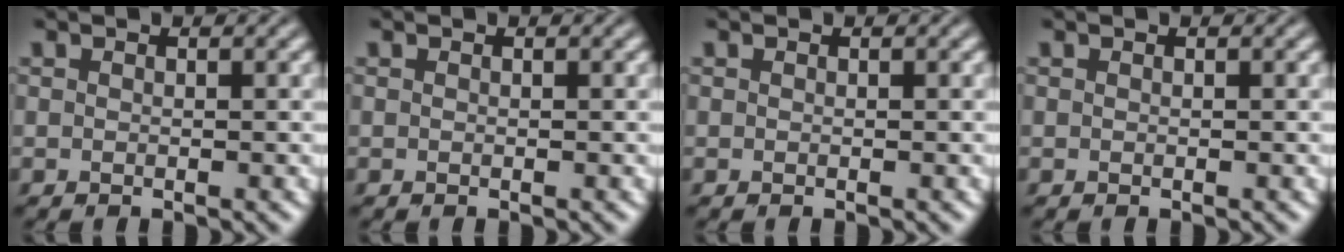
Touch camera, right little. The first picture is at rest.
{"total": 0.0}
{"total": 0.0}
{"total": 0.0}